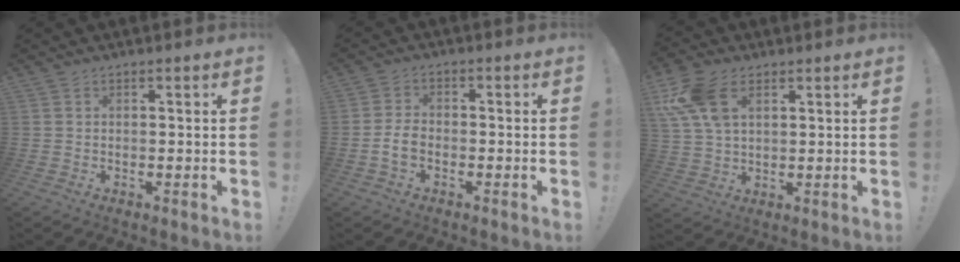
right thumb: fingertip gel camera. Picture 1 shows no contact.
{"total": 4.5, "force": [-1.9, 2.5, 3.2], "torque": [-0.068, 0.008, -0.032]}
{"total": 12.6, "force": [5.3, 7.3, 8.8], "torque": [-0.171, -0.009, 0.103]}